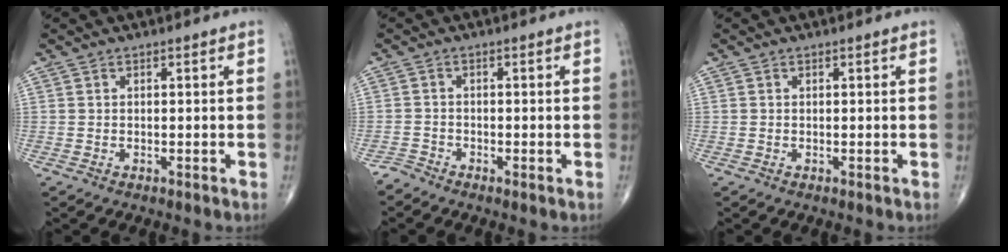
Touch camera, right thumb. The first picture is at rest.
{"total": 1.4, "force": [-1.4, 0.2, 0.1], "torque": [0.005, -0.005, -0.034]}
{"total": 0.0}